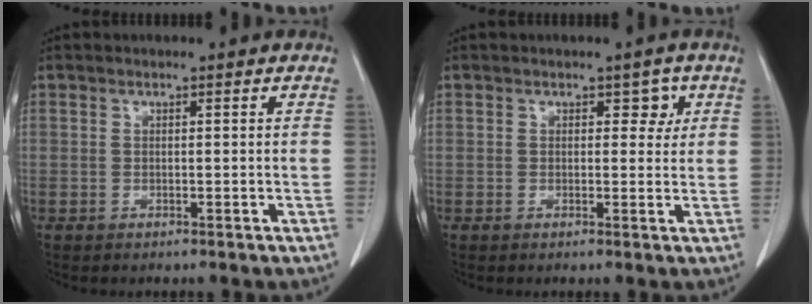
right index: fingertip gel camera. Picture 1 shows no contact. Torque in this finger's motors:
{"motor_torque": [0.01, -0.01, 0.00, 0.00]}